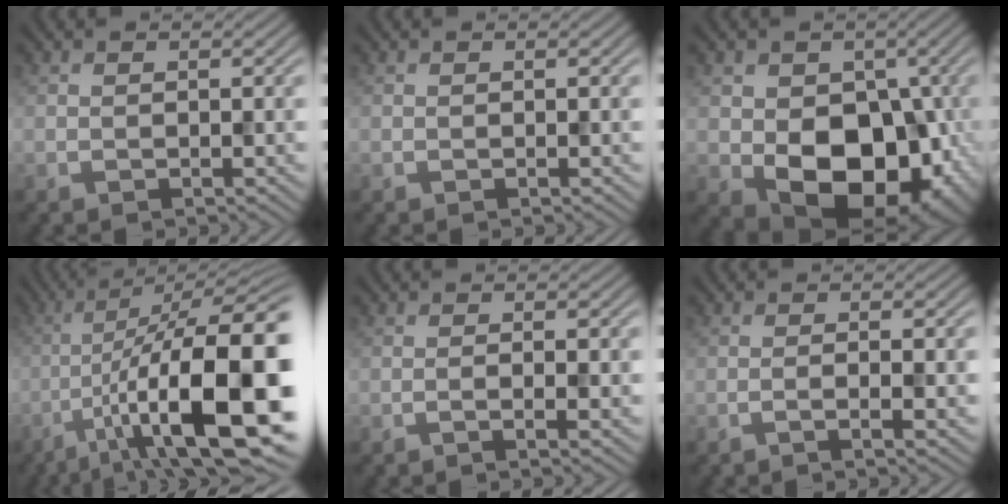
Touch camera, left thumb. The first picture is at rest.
{"total": 0.0}
{"total": 14.0, "force": [-2.6, 9.9, 9.6], "torque": [-0.137, -0.034, -0.030]}
{"total": 19.0, "force": [-6.0, 5.9, 17.0], "torque": [-0.251, -0.005, -0.093]}
{"total": 2.1, "force": [-0.5, 0.3, 2.0], "torque": [-0.032, 0.003, -0.014]}
{"total": 2.5, "force": [-0.7, 0.4, 2.3], "torque": [-0.034, 0.007, -0.020]}